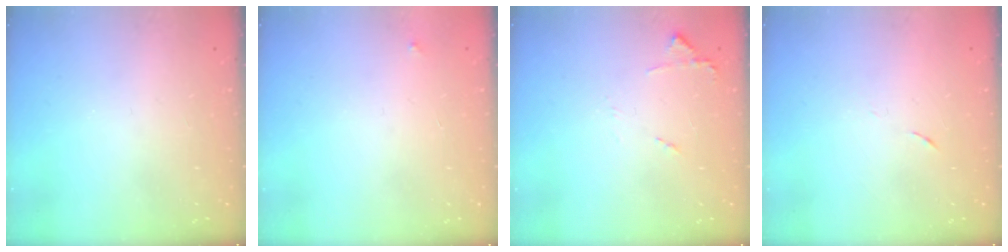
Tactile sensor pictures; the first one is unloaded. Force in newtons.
{"total": 2.5, "press": 2.4, "slide": 0.4}
{"total": 7.8, "press": 7.7, "slide": 0.7}
{"total": 4.0, "press": 3.6, "slide": 1.7}